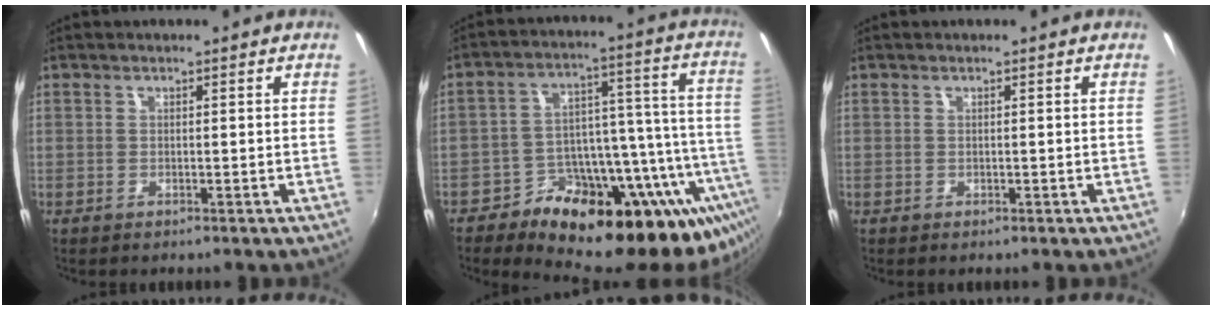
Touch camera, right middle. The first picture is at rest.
{"total": 27.8, "force": [-20.0, 11.3, 15.7], "torque": [-0.193, 0.010, -0.285]}
{"total": 0.0}